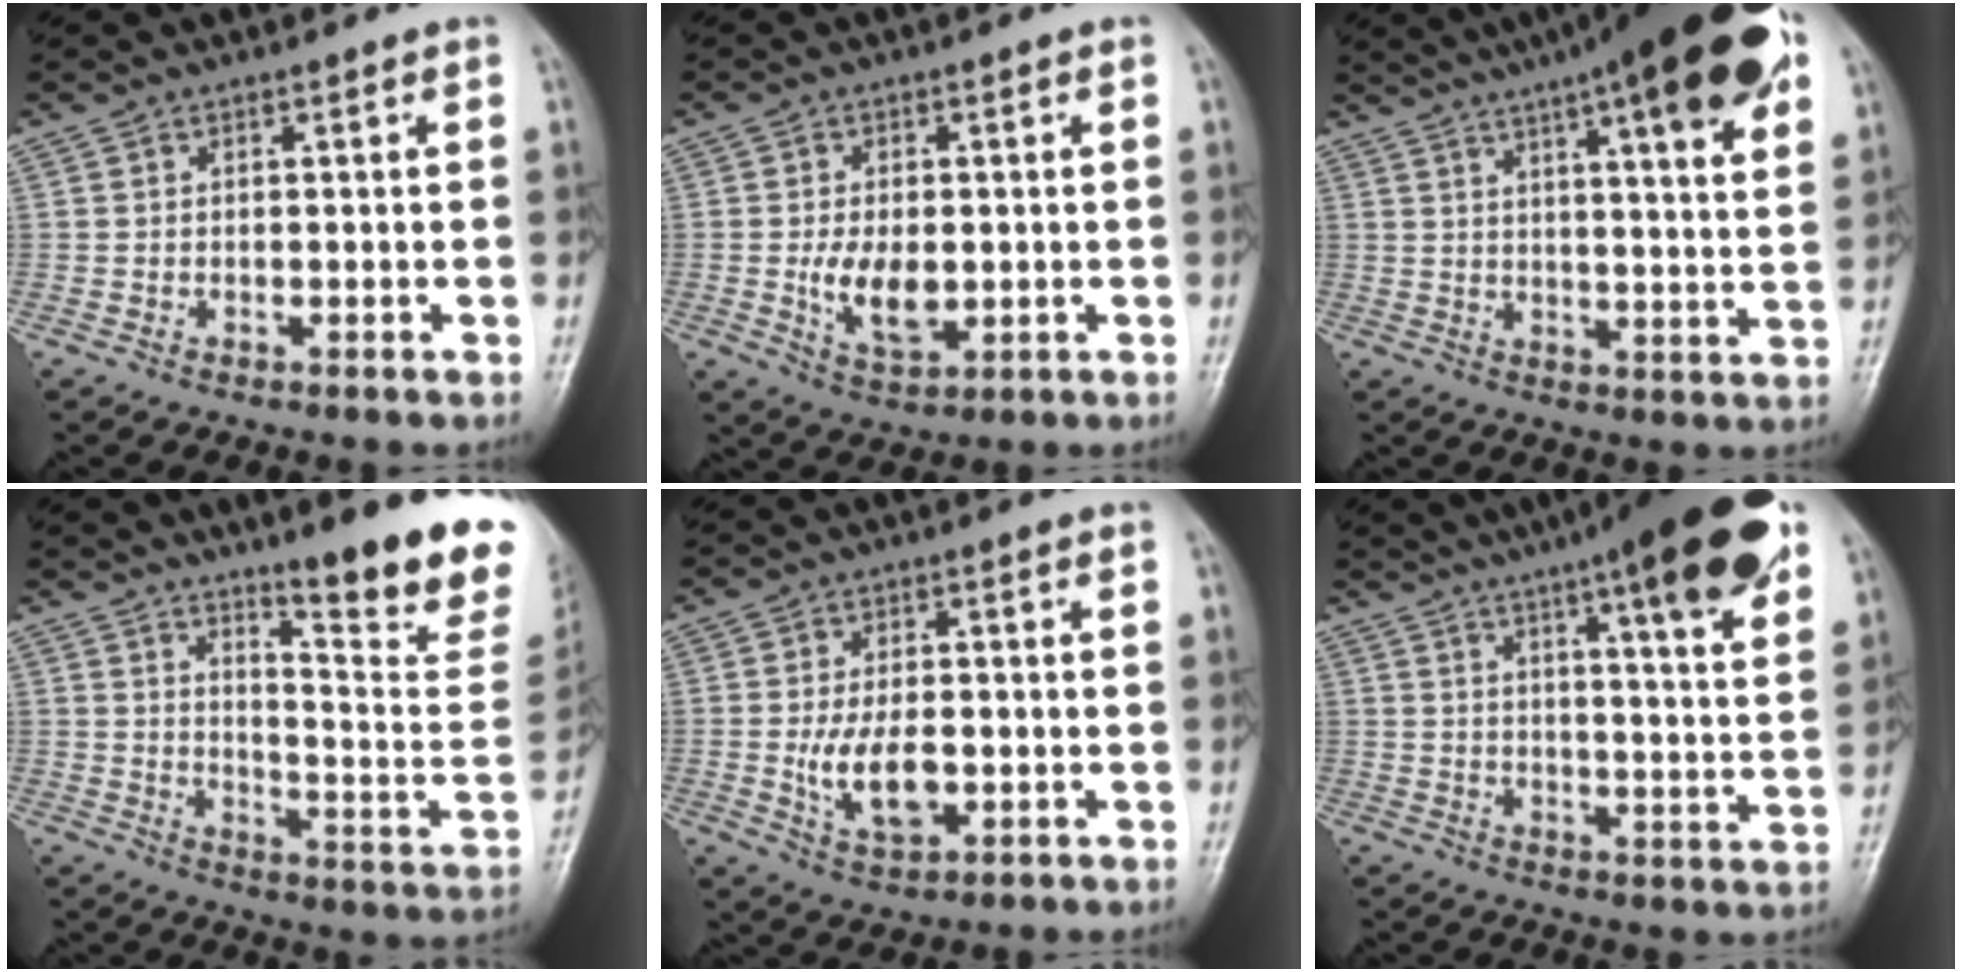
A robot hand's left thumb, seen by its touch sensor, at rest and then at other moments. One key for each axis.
{"total": 7.6, "fx": -0.9, "fy": 4.4, "fz": 6.1, "tx": -0.099, "ty": -0.006, "tz": -0.008}
{"total": 23.1, "fx": 12.9, "fy": 5.0, "fz": 18.5, "tx": -0.258, "ty": -0.009, "tz": 0.171}
{"total": 19.5, "fx": 13.0, "fy": 3.1, "fz": 14.2, "tx": -0.152, "ty": -0.096, "tz": 0.182}
{"total": 8.1, "fx": -1.4, "fy": 4.4, "fz": 6.6, "tx": -0.113, "ty": -0.001, "tz": -0.018}
{"total": 20.1, "fx": 11.6, "fy": 3.7, "fz": 15.9, "tx": -0.210, "ty": -0.027, "tz": 0.156}